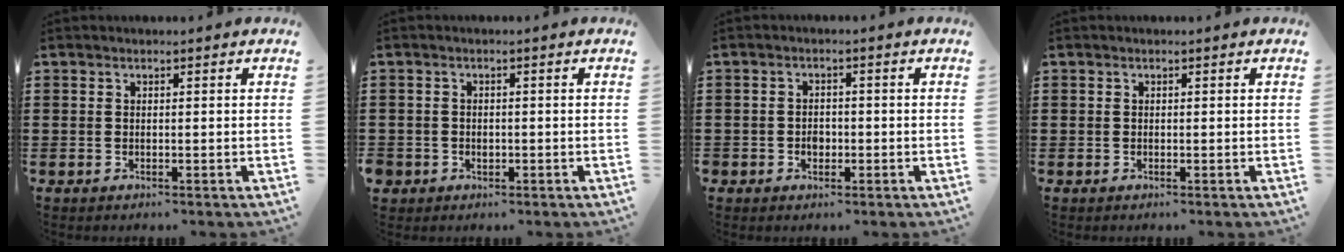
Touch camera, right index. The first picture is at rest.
{"total": 1.4, "force": [-0.7, 1.3, -0.1], "torque": [-0.003, 0.003, -0.018]}
{"total": 1.8, "force": [-0.7, 1.6, 0.6], "torque": [-0.015, 0.004, -0.016]}
{"total": 0.5, "force": [0.0, 0.5, 0.0], "torque": [-0.001, 0.005, 0.000]}